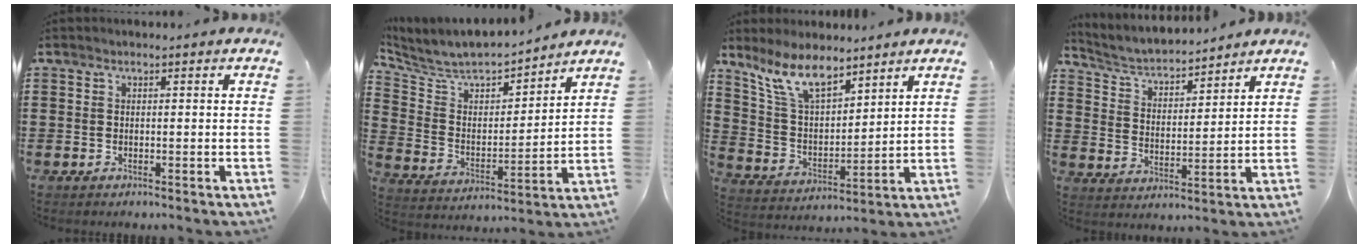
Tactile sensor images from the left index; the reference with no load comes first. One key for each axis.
{"total": 5.8, "fx": 5.3, "fy": 2.0, "fz": 1.3, "tx": -0.061, "ty": -0.038, "tz": 0.087}
{"total": 9.6, "fx": 7.6, "fy": 2.9, "fz": 5.0, "tx": -0.123, "ty": -0.022, "tz": 0.143}
{"total": 4.5, "fx": 4.3, "fy": 0.6, "fz": 1.1, "tx": -0.044, "ty": -0.029, "tz": 0.070}